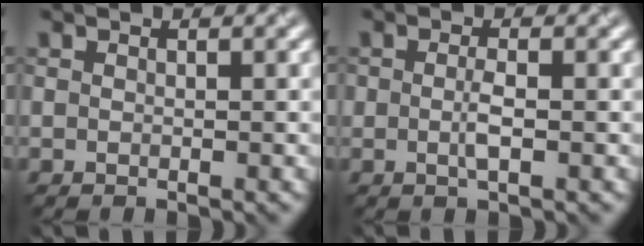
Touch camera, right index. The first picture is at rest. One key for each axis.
{"total": 1.6, "fx": -0.2, "fy": 0.4, "fz": 1.5, "tx": -0.031, "ty": -0.001, "tz": -0.006}